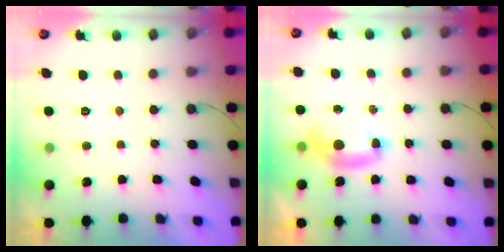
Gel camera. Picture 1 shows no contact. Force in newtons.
{"total": 7.2, "press": 7.2, "slide": 0.7}